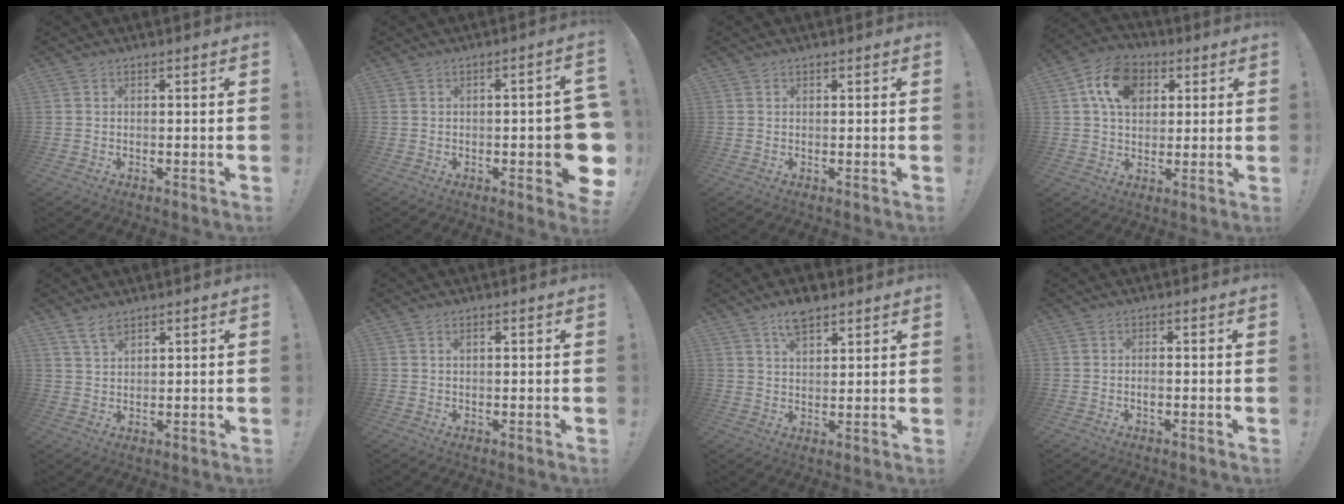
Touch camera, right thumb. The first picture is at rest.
{"total": 7.8, "force": [-1.8, 2.5, 7.2], "torque": [-0.082, 0.001, -0.023]}
{"total": 0.6, "force": [0.6, 0.0, -0.1], "torque": [0.010, -0.004, 0.010]}
{"total": 14.0, "force": [4.7, 10.7, 7.9], "torque": [-0.120, -0.004, 0.090]}
{"total": 4.2, "force": [3.3, 1.7, 2.0], "torque": [-0.032, -0.015, 0.061]}
{"total": 0.9, "force": [0.4, 0.2, 0.7], "torque": [-0.013, 0.000, 0.007]}
{"total": 7.0, "force": [5.0, 3.2, 3.7], "torque": [-0.053, -0.021, 0.090]}
{"total": 1.3, "force": [-0.7, 0.5, 1.0], "torque": [-0.011, -0.002, -0.014]}